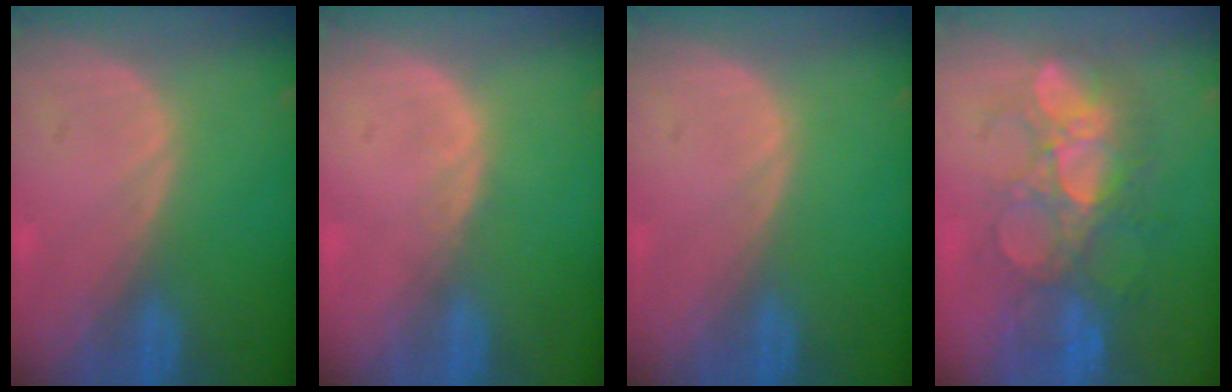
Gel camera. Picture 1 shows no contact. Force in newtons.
{"total": 0.7, "press": 0.6, "slide": 0.2}
{"total": 0.0}
{"total": 9.1, "press": 8.8, "slide": 2.1}